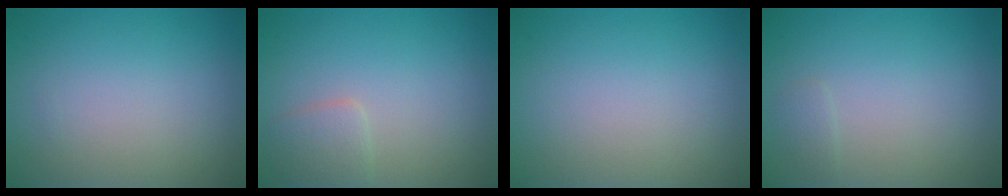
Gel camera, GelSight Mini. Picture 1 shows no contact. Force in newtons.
{"total": 1.9, "press": 1.9, "slide": 0.1}
{"total": 0.0}
{"total": 0.6, "press": 0.6, "slide": 0.0}